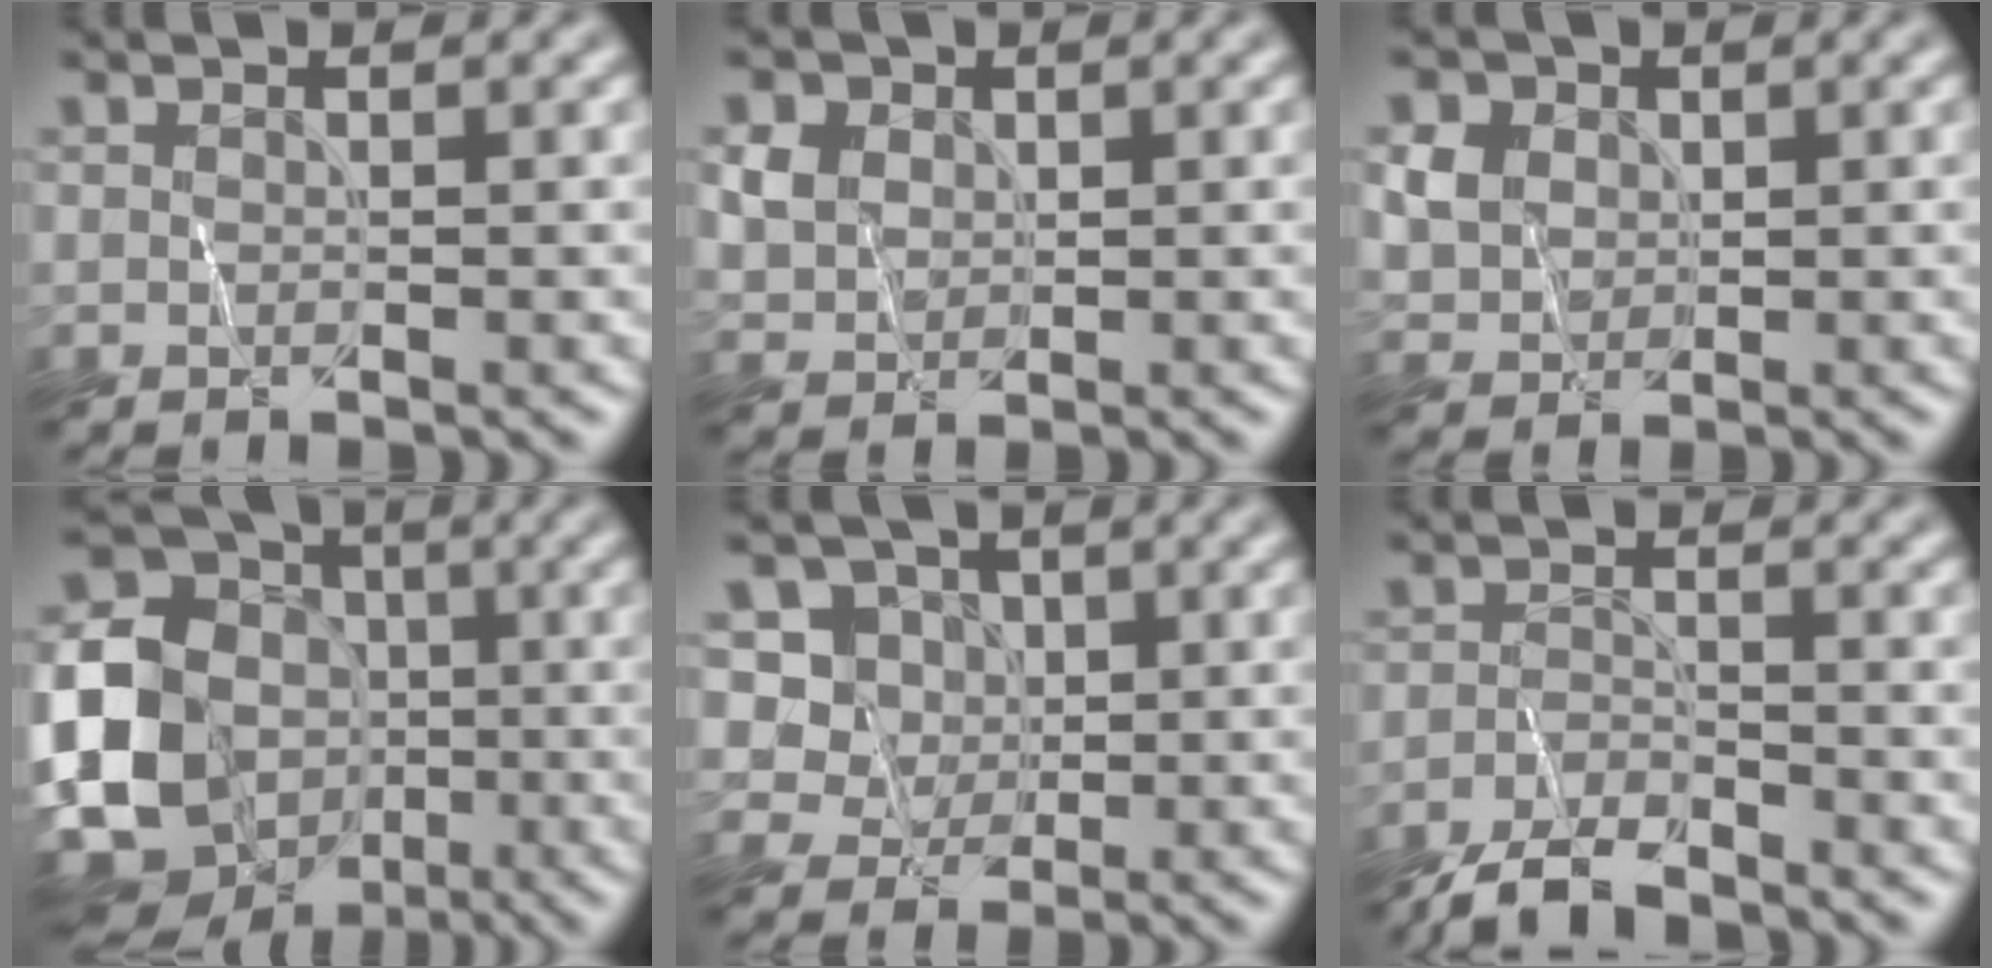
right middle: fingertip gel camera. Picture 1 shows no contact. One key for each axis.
{"total": 2.6, "fx": 1.0, "fy": 2.1, "fz": 1.1, "tx": -0.029, "ty": -0.003, "tz": 0.024}
{"total": 3.1, "fx": 1.1, "fy": 2.5, "fz": 1.4, "tx": -0.040, "ty": 0.000, "tz": 0.030}
{"total": 17.7, "fx": -4.0, "fy": 15.7, "fz": 7.3, "tx": -0.175, "ty": -0.014, "tz": -0.098}
{"total": 6.3, "fx": 2.5, "fy": 5.2, "fz": 2.6, "tx": -0.049, "ty": -0.003, "tz": 0.039}
{"total": 3.7, "fx": -3.3, "fy": 0.8, "fz": 1.5, "tx": -0.034, "ty": -0.005, "tz": -0.070}